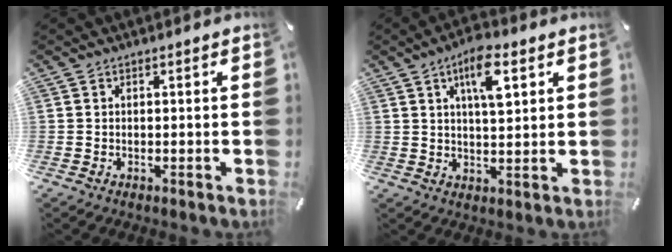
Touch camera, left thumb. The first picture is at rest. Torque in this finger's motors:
{"motor_torque": [1.15, 1.01, 1.35, -0.88, 0.20]}